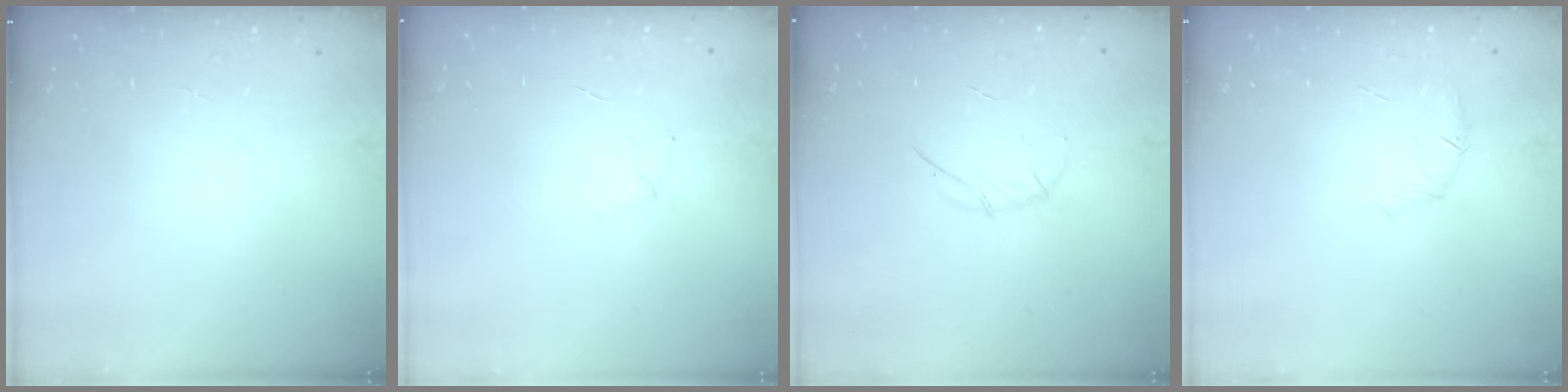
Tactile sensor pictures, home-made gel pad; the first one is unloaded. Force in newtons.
{"total": 3.8, "press": 3.7, "slide": 1.0}
{"total": 4.0, "press": 4.0, "slide": 0.7}
{"total": 6.3, "press": 6.1, "slide": 1.5}